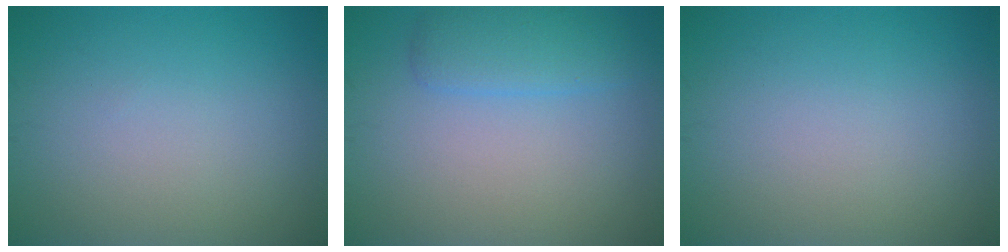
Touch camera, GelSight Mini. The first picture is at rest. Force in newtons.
{"total": 2.7, "press": 2.7, "slide": 0.1}
{"total": 0.0}